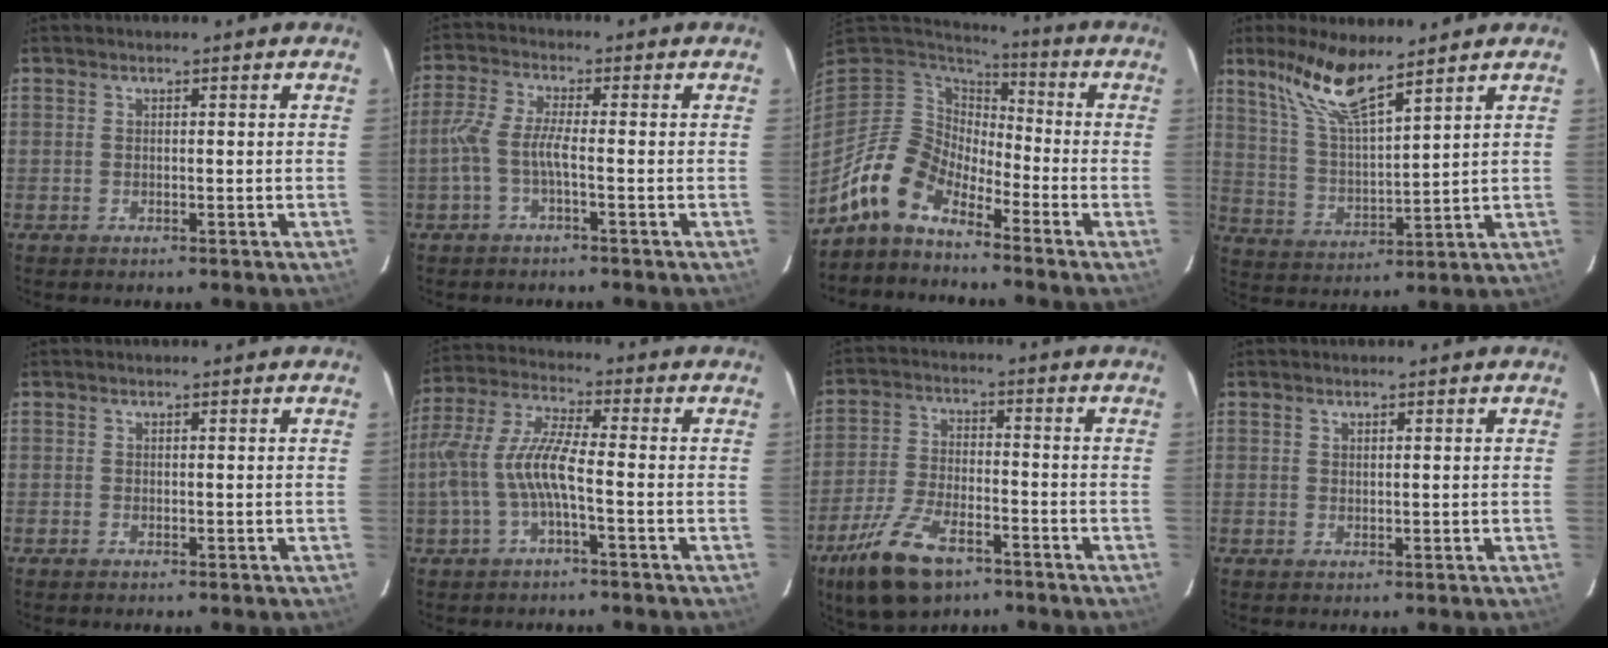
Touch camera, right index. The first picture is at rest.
{"total": 4.6, "force": [-1.7, 0.3, 4.2], "torque": [-0.102, 0.004, -0.034]}
{"total": 11.4, "force": [-8.7, 5.0, 5.4], "torque": [-0.103, 0.011, -0.182]}
{"total": 11.3, "force": [8.5, 1.7, 7.3], "torque": [-0.141, 0.007, 0.172]}
{"total": 0.0}
{"total": 9.9, "force": [-2.5, 1.9, 9.4], "torque": [-0.208, 0.005, -0.044]}
{"total": 13.0, "force": [-8.3, 5.5, 8.4], "torque": [-0.188, -0.019, -0.154]}
{"total": 0.7, "force": [0.5, 0.3, 0.4], "torque": [-0.007, 0.002, 0.009]}